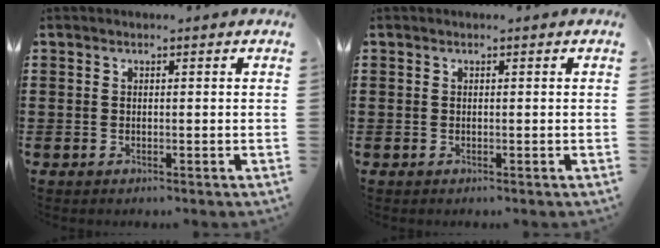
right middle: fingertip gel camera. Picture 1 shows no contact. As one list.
[{"total": 0.0}]